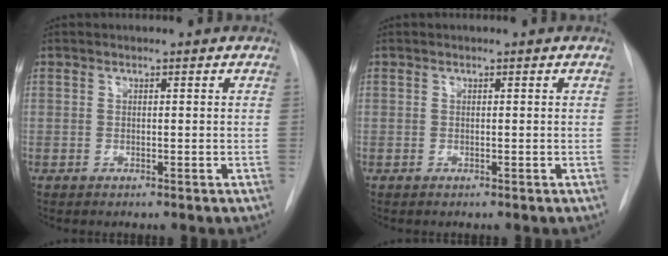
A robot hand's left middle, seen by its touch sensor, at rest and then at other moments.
{"total": 0.0}